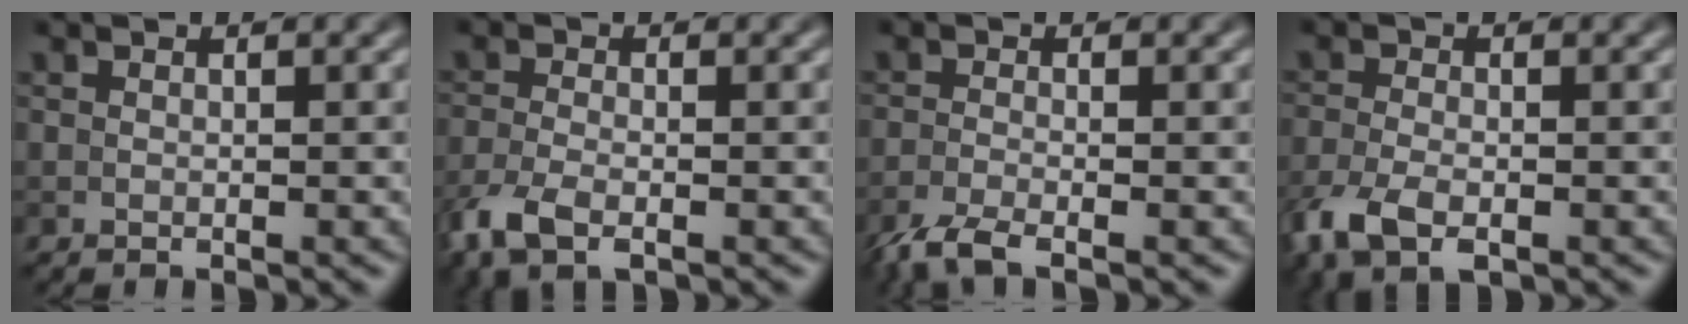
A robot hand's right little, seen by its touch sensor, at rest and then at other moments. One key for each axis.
{"total": 4.4, "fx": -2.5, "fy": 2.0, "fz": 3.0, "tx": -0.072, "ty": -0.011, "tz": -0.058}
{"total": 3.3, "fx": -2.5, "fy": 0.7, "fz": 2.1, "tx": -0.048, "ty": -0.012, "tz": -0.061}
{"total": 5.0, "fx": -2.7, "fy": 2.5, "fz": 3.4, "tx": -0.078, "ty": -0.012, "tz": -0.057}